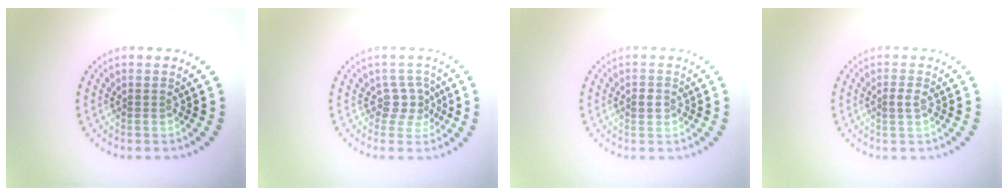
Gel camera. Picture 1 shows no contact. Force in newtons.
{"total": 2.2, "press": 1.6, "slide": 1.4}
{"total": 1.1, "press": 1.0, "slide": 0.2}
{"total": 1.0, "press": 0.9, "slide": 0.5}